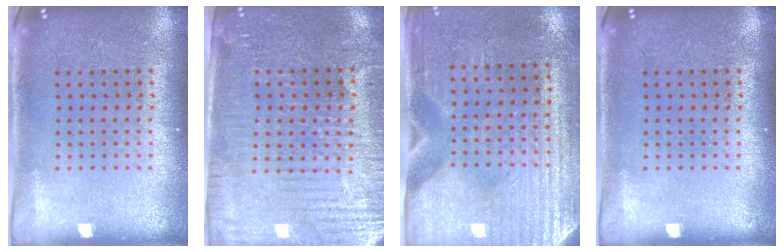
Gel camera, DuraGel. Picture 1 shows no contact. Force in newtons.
{"total": 3.7, "press": 3.5, "slide": 1.2}
{"total": 3.0, "press": 2.7, "slide": 1.4}
{"total": 0.0}